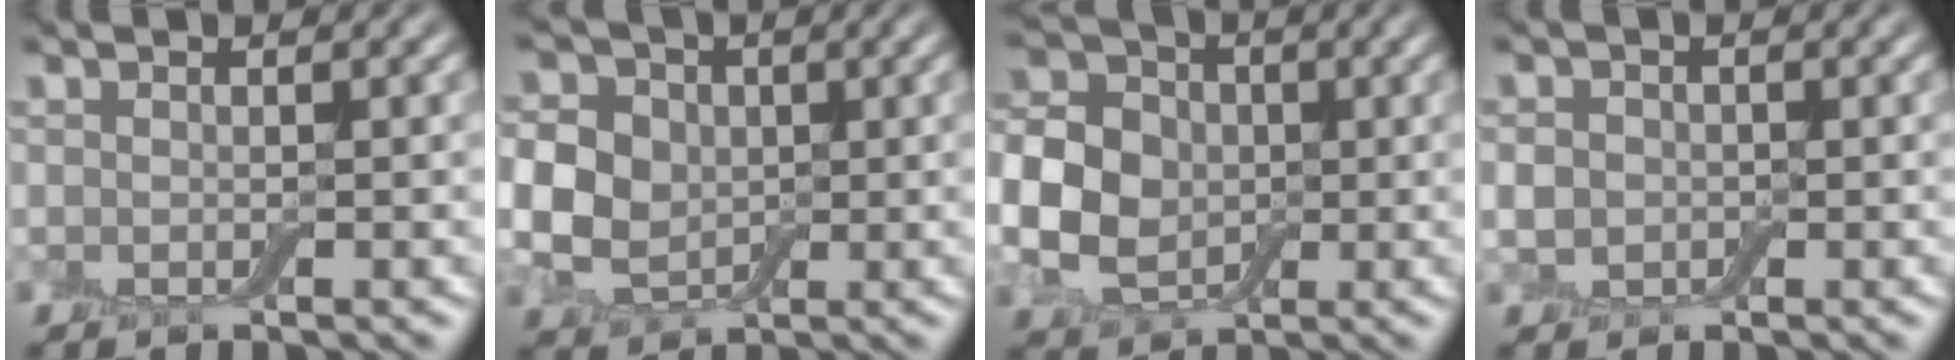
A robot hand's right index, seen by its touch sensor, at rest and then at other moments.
{"total": 6.8, "force": [0.5, 5.7, 3.6], "torque": [-0.085, 0.016, -0.005]}
{"total": 7.3, "force": [-0.3, 5.9, 4.3], "torque": [-0.106, 0.007, -0.015]}
{"total": 2.0, "force": [-0.2, 1.8, 0.9], "torque": [-0.017, -0.002, -0.009]}